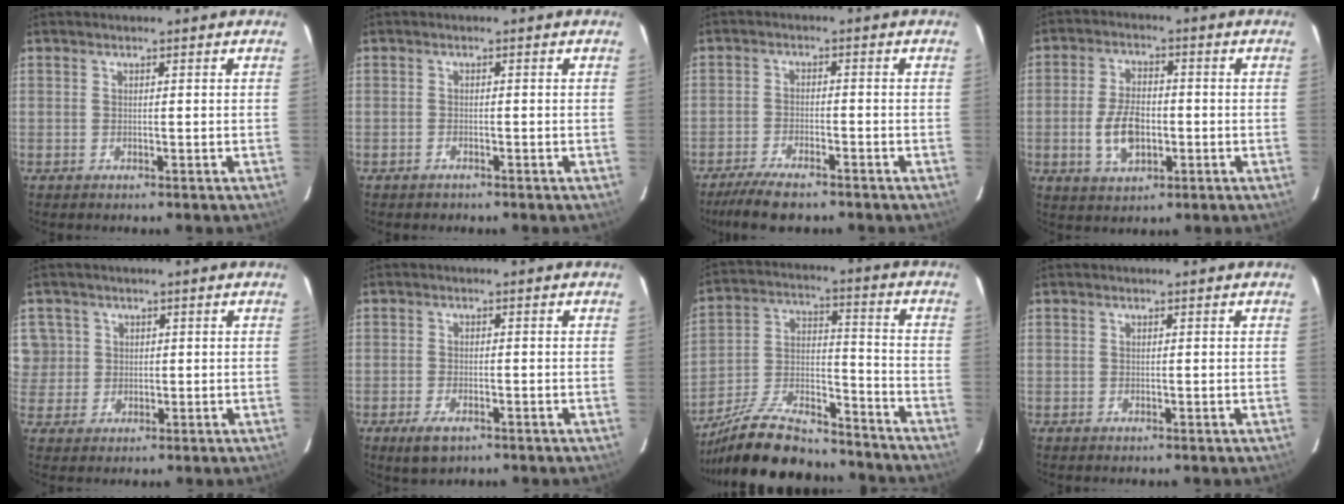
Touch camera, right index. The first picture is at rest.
{"total": 1.1, "force": [-0.9, 0.6, 0.1], "torque": [-0.006, 0.003, -0.014]}
{"total": 8.3, "force": [-6.9, 2.0, 4.3], "torque": [-0.105, -0.017, -0.118]}
{"total": 8.4, "force": [-1.8, 4.8, 6.6], "torque": [-0.134, 0.003, -0.026]}
{"total": 5.7, "force": [1.2, 5.5, 0.7], "torque": [0.000, 0.020, 0.028]}
{"total": 4.4, "force": [-2.7, 2.0, 2.8], "torque": [-0.069, -0.011, -0.047]}
{"total": 23.6, "force": [-19.2, 7.5, 11.4], "torque": [-0.226, 0.002, -0.302]}
{"total": 0.0}